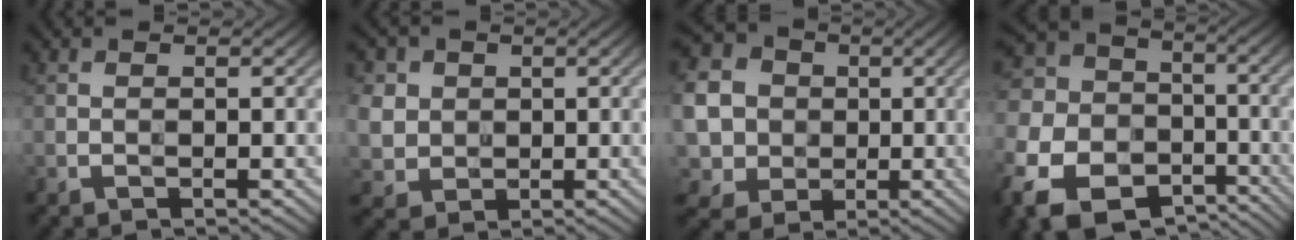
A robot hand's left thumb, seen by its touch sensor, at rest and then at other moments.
{"total": 5.6, "force": [1.4, 5.1, 1.9], "torque": [-0.091, -0.002, 0.028]}
{"total": 15.1, "force": [1.3, 14.1, 5.3], "torque": [-0.228, 0.006, -0.004]}
{"total": 17.8, "force": [-8.9, 13.0, 8.3], "torque": [-0.245, -0.070, -0.143]}